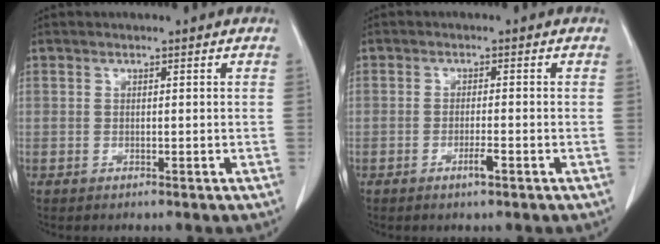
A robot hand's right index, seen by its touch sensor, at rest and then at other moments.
{"total": 2.2, "force": [-1.2, 0.2, 1.8], "torque": [-0.030, -0.001, -0.021]}